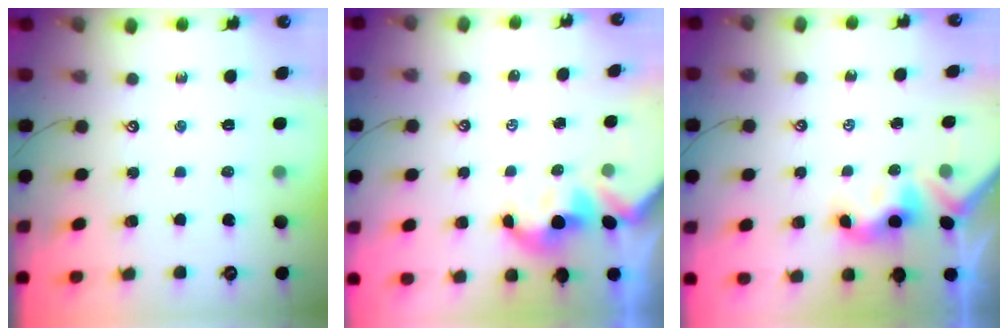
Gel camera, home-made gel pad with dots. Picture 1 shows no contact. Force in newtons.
{"total": 1.7, "press": 1.7, "slide": 0.2}
{"total": 2.9, "press": 2.9, "slide": 0.6}